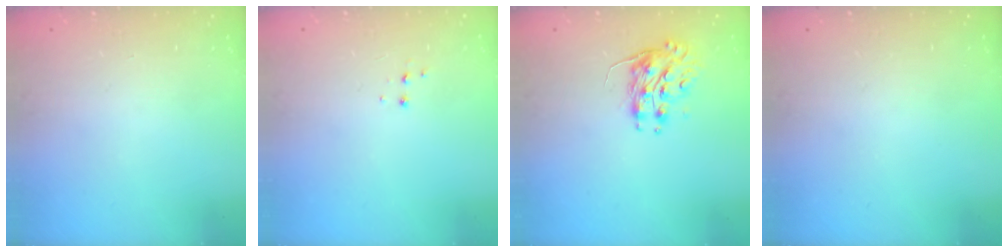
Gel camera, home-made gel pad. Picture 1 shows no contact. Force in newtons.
{"total": 3.3, "press": 3.2, "slide": 0.4}
{"total": 8.2, "press": 8.2, "slide": 0.3}
{"total": 0.0}